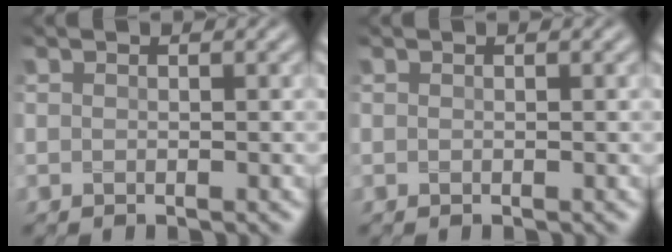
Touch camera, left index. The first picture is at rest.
{"total": 0.0}